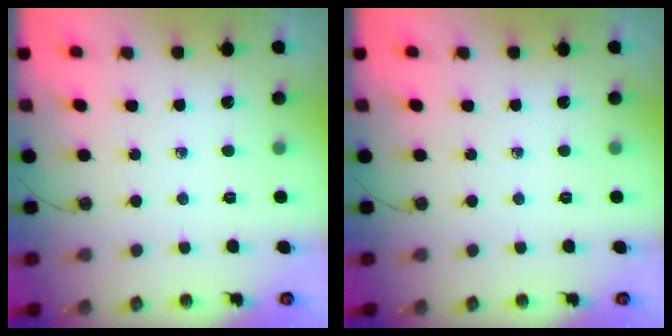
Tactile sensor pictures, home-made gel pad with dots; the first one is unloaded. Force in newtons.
{"total": 0.0}